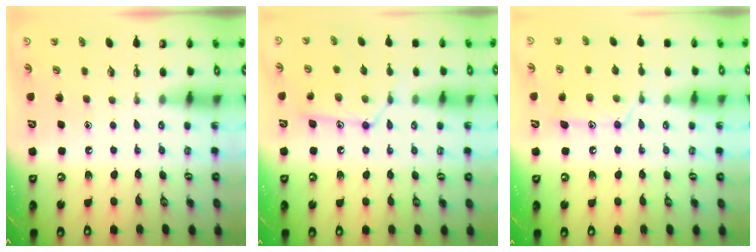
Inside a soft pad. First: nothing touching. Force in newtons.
{"total": 12.2, "press": 12.2, "slide": 0.8}
{"total": 13.0, "press": 12.9, "slide": 0.9}